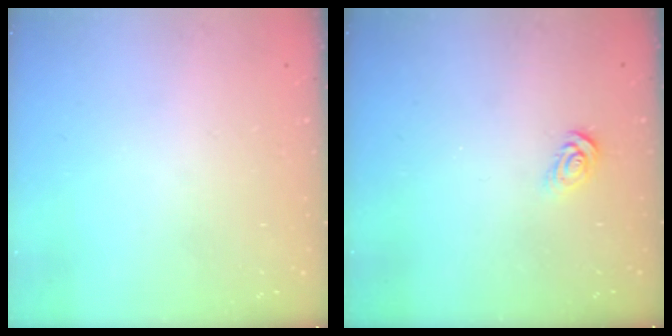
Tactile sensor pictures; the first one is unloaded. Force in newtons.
{"total": 3.1, "press": 3.1, "slide": 0.3}